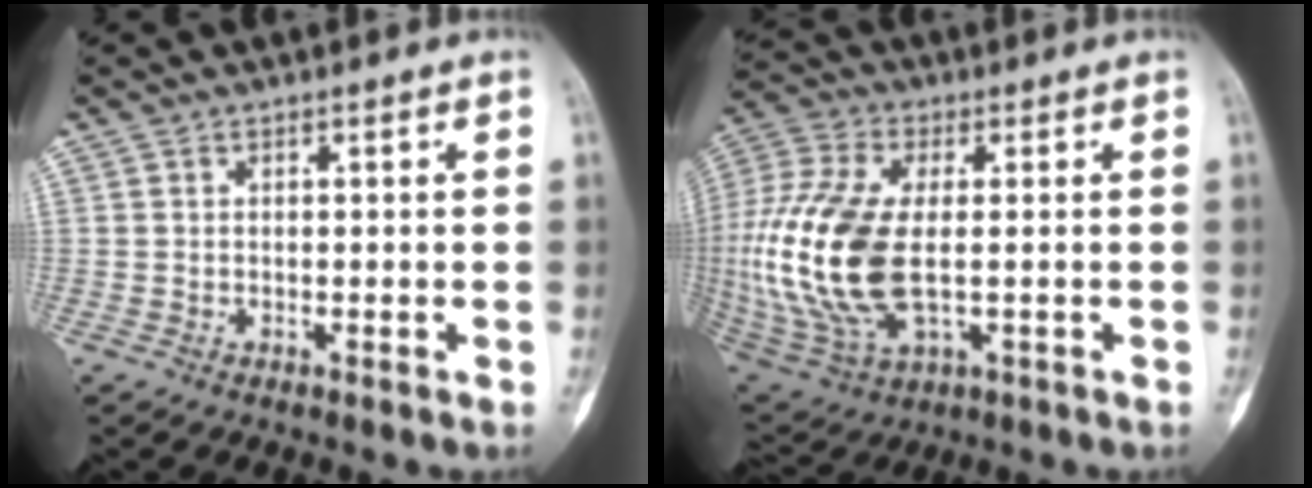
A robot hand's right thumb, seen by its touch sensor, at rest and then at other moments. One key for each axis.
{"total": 21.1, "fx": -0.8, "fy": 10.9, "fz": 18.1, "tx": -0.416, "ty": -0.011, "tz": -0.005}